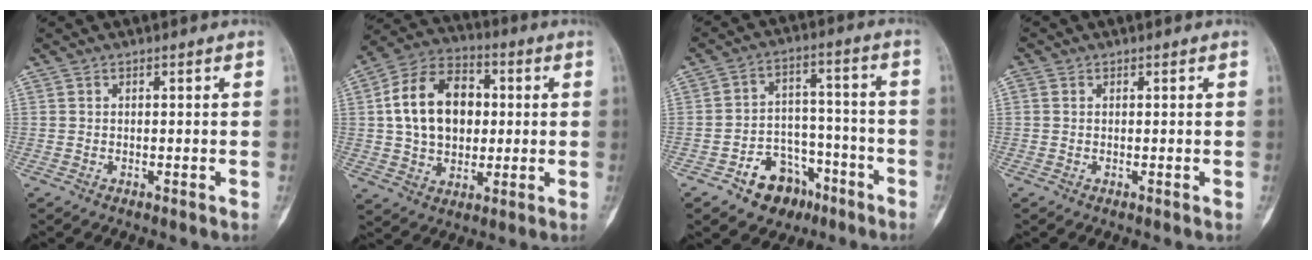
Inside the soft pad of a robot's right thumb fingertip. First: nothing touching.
{"total": 16.5, "force": [2.0, 11.7, 11.4], "torque": [-0.170, 0.017, 0.031]}
{"total": 11.1, "force": [-6.5, 7.7, 4.6], "torque": [-0.031, 0.069, -0.095]}
{"total": 0.8, "force": [0.2, 0.6, 0.5], "torque": [-0.017, 0.001, 0.001]}